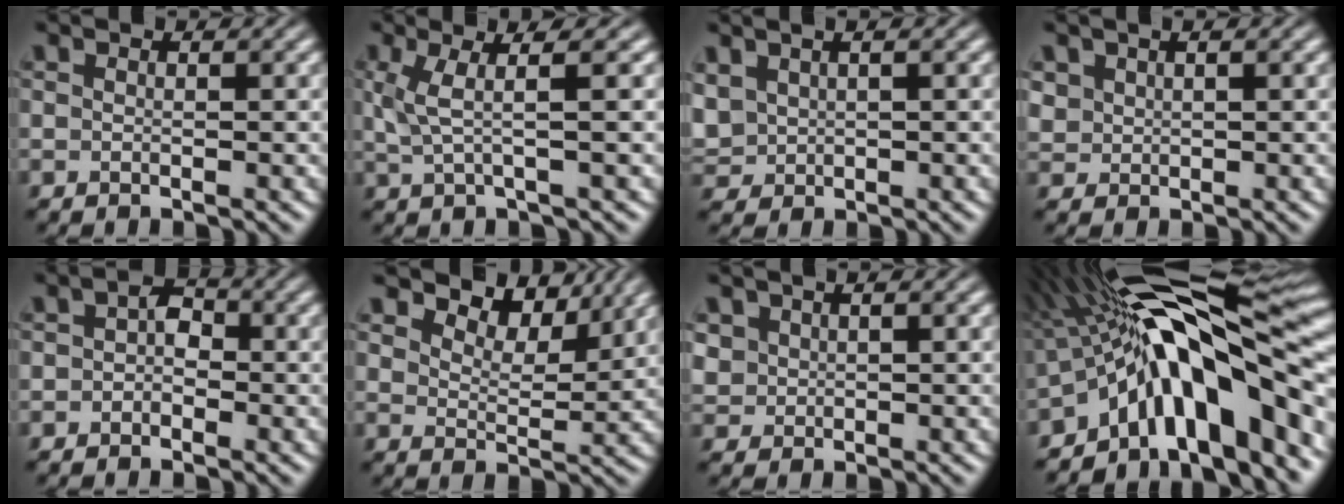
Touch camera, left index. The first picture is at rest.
{"total": 2.9, "force": [0.7, 0.3, 2.8], "torque": [-0.062, 0.009, 0.023]}
{"total": 2.3, "force": [1.3, 1.3, 1.4], "torque": [-0.051, 0.017, 0.043]}
{"total": 0.9, "force": [0.8, 0.4, 0.1], "torque": [-0.014, 0.008, 0.031]}
{"total": 1.3, "force": [-0.5, 0.9, 0.9], "torque": [-0.019, 0.008, -0.005]}
{"total": 5.2, "force": [4.7, 1.5, 1.7], "torque": [-0.040, 0.009, 0.070]}
{"total": 1.1, "force": [0.7, 0.8, 0.2], "torque": [-0.016, 0.008, 0.030]}
{"total": 14.5, "force": [-4.0, 4.7, 13.1], "torque": [-0.180, 0.038, -0.064]}